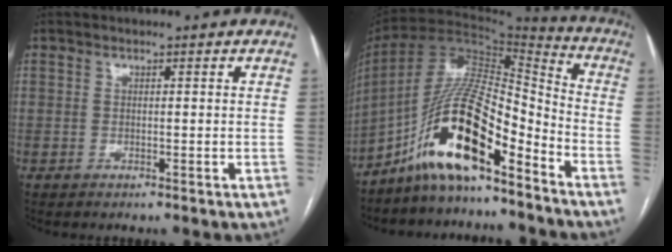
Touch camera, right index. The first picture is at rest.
{"total": 15.5, "force": [-9.7, 3.4, 11.6], "torque": [-0.220, 0.025, -0.172]}